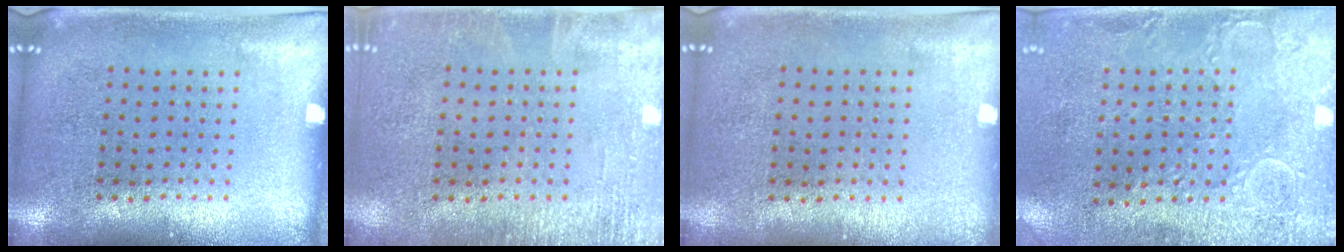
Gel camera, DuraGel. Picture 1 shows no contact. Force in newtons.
{"total": 1.9, "press": 1.9, "slide": 0.2}
{"total": 0.0}
{"total": 2.9, "press": 2.3, "slide": 1.8}